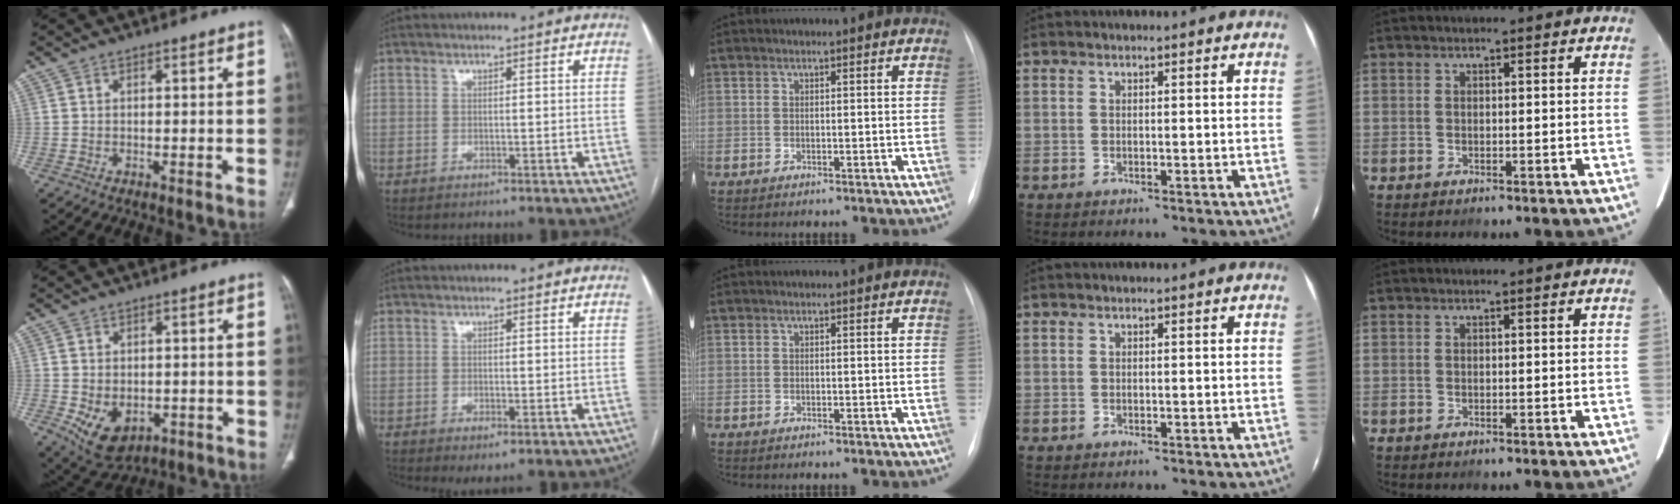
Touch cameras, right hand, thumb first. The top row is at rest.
{"thumb": {"total": 6.9, "force": [-1.7, 4.7, 4.8], "torque": [-0.075, -0.005, -0.009]}, "index": {"total": 2.2, "force": [-1.0, 0.6, 1.8], "torque": [-0.027, -0.003, -0.010]}}